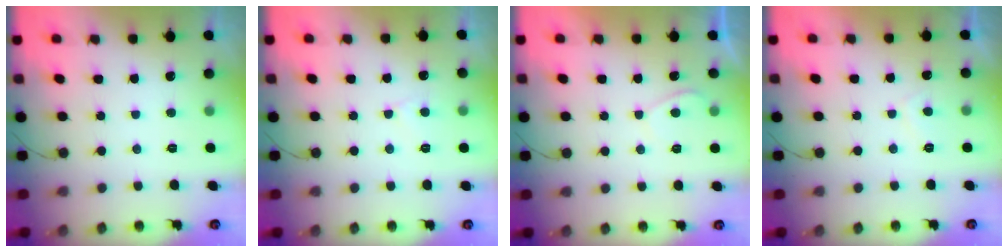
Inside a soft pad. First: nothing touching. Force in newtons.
{"total": 2.7, "press": 2.7, "slide": 0.2}
{"total": 2.3, "press": 2.2, "slide": 0.4}
{"total": 1.7, "press": 1.5, "slide": 0.7}